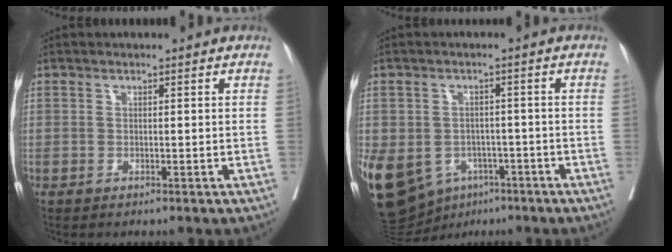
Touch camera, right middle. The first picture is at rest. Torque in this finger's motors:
{"motor_torque": [0.42, -0.12, 1.05, 0.21]}